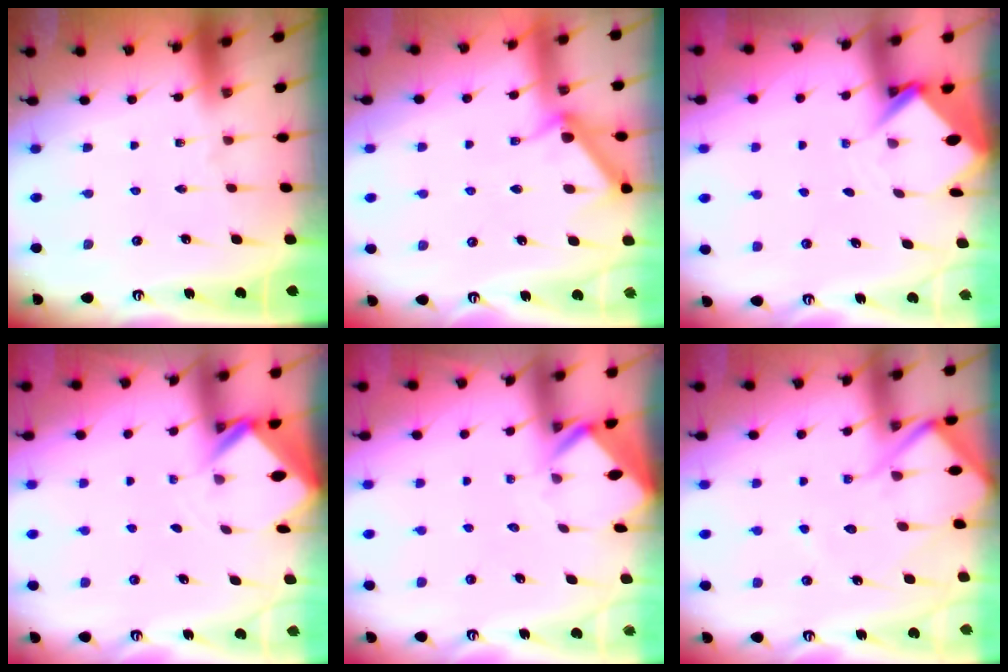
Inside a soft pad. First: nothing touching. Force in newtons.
{"total": 8.6, "press": 8.6, "slide": 0.2}
{"total": 3.6, "press": 3.6, "slide": 0.2}
{"total": 2.7, "press": 2.7, "slide": 0.2}
{"total": 3.2, "press": 3.2, "slide": 0.4}
{"total": 9.3, "press": 9.2, "slide": 1.0}